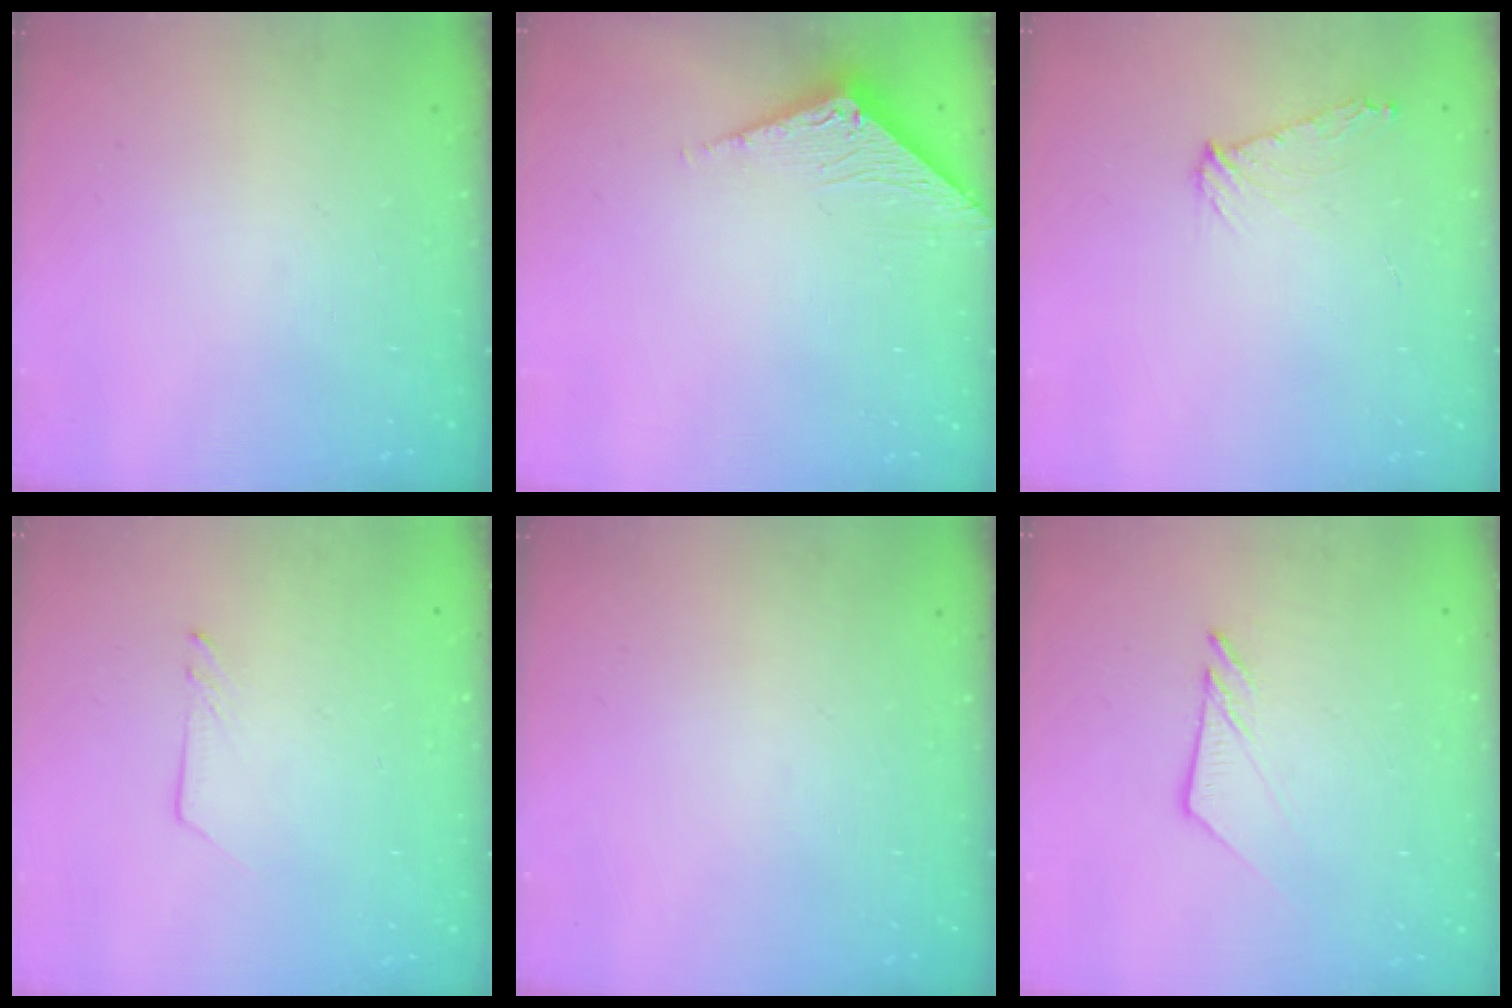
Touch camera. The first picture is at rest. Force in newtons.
{"total": 3.5, "press": 3.5, "slide": 0.2}
{"total": 6.6, "press": 6.6, "slide": 0.9}
{"total": 1.2, "press": 1.2, "slide": 0.1}
{"total": 0.0}
{"total": 6.7, "press": 6.7, "slide": 0.1}